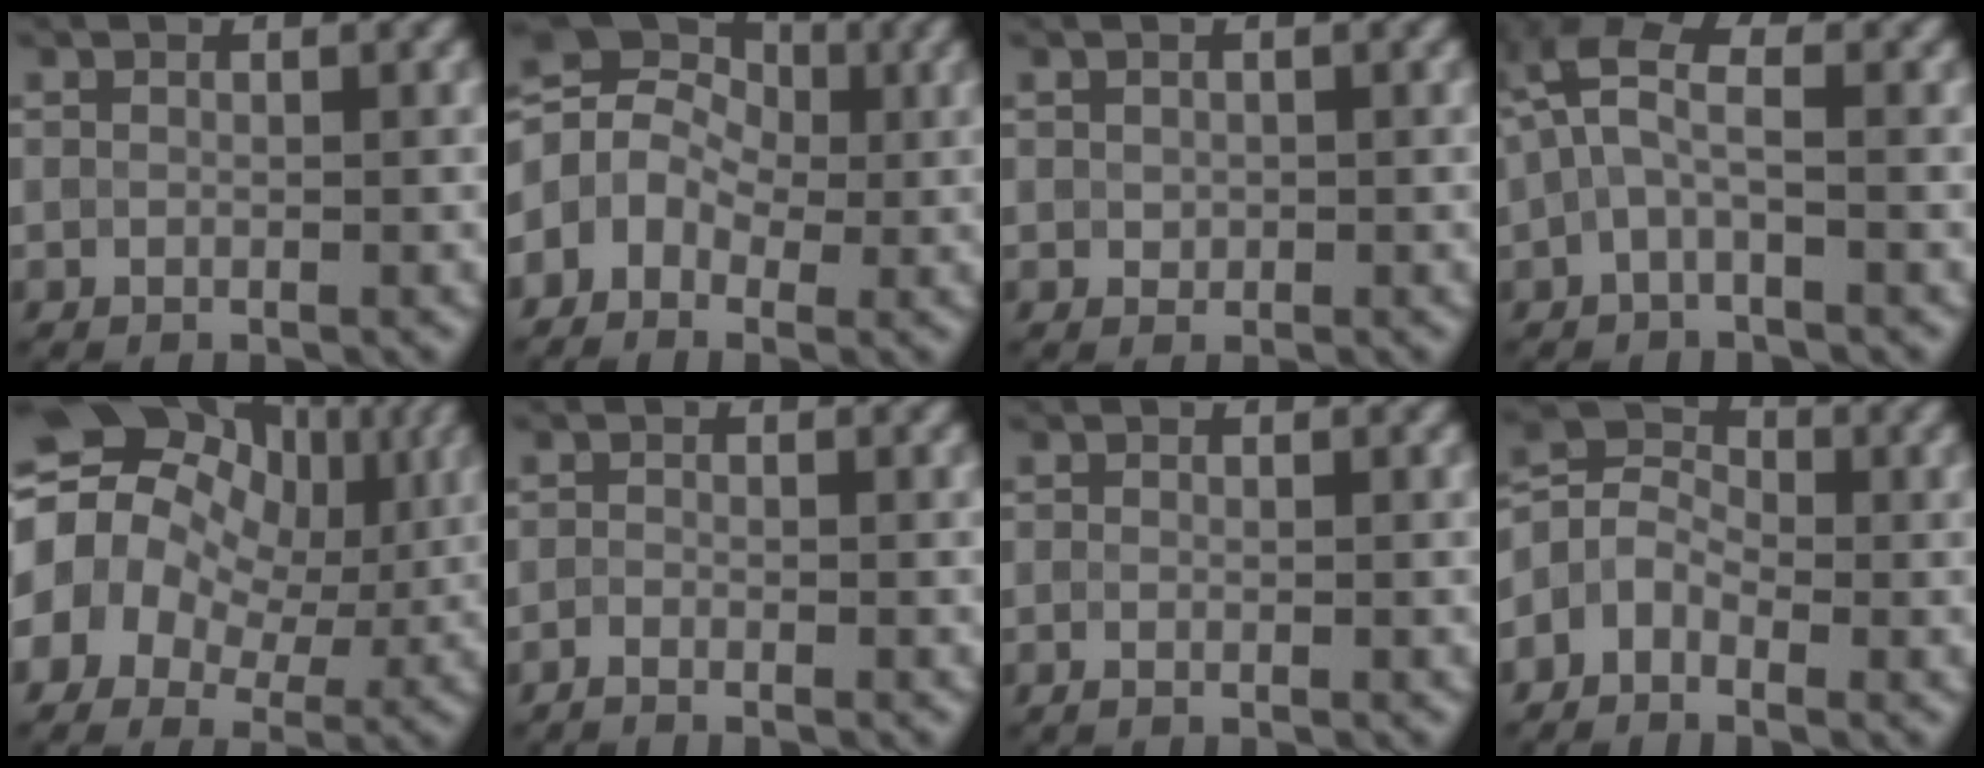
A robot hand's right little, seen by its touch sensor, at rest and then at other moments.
{"total": 7.0, "force": [-0.1, 5.8, 3.8], "torque": [-0.060, 0.032, -0.036]}
{"total": 0.7, "force": [0.2, 0.6, 0.2], "torque": [-0.001, -0.003, 0.004]}
{"total": 4.2, "force": [0.6, 1.8, 3.8], "torque": [-0.086, 0.018, 0.002]}
{"total": 16.0, "force": [3.1, 12.6, 9.5], "torque": [-0.183, 0.035, 0.040]}
{"total": 1.0, "force": [-0.9, 0.1, 0.4], "torque": [-0.005, -0.005, -0.022]}
{"total": 0.5, "force": [-0.3, 0.2, 0.4], "torque": [-0.010, -0.006, -0.005]}
{"total": 3.6, "force": [-1.7, 2.7, 1.8], "torque": [-0.036, 0.010, -0.043]}